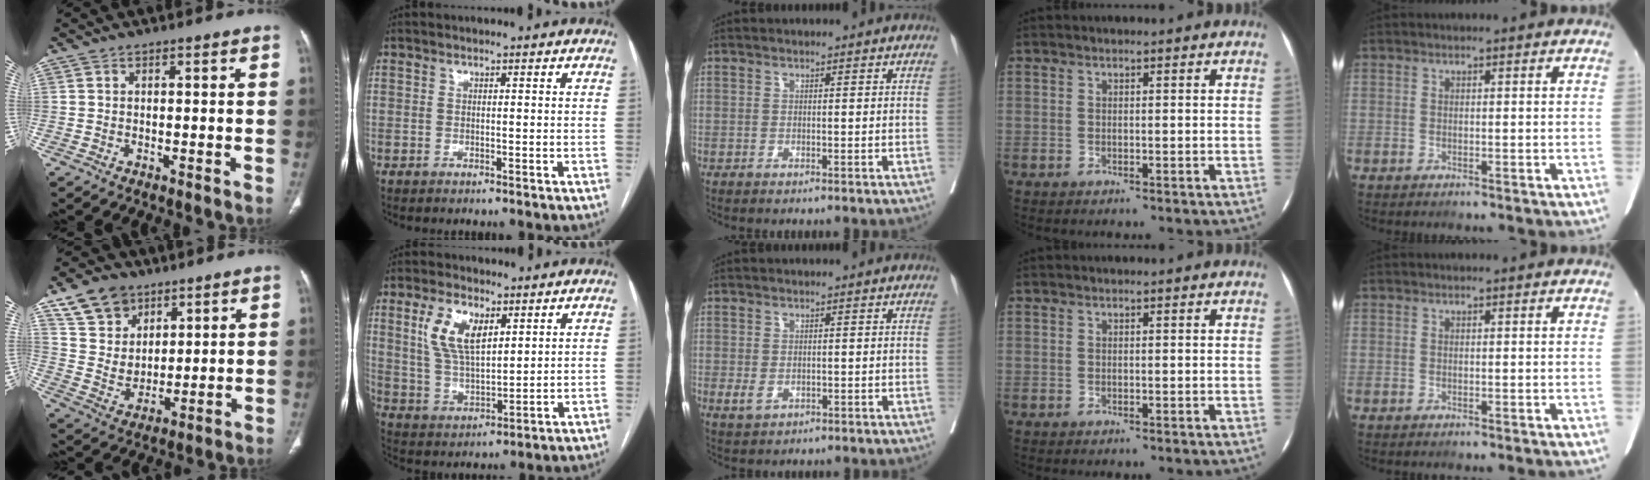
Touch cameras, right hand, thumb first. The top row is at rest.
{"thumb": {"total": 11.3, "force": [7.0, 7.8, 4.2], "torque": [-0.049, -0.036, 0.139]}, "index": {"total": 9.2, "force": [4.0, 4.1, 7.2], "torque": [-0.149, 0.009, 0.084]}, "middle": {"total": 2.1, "force": [-0.3, 1.4, 1.5], "torque": [-0.027, -0.004, 0.002]}}